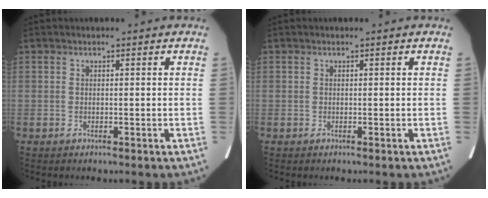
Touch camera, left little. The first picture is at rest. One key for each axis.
{"total": 0.0}